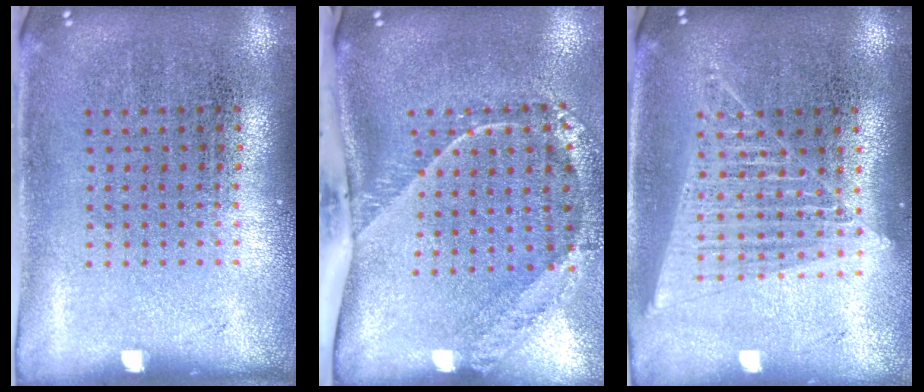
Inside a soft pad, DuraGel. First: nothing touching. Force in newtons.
{"total": 2.7, "press": 1.8, "slide": 2.0}
{"total": 1.5, "press": 1.4, "slide": 0.6}